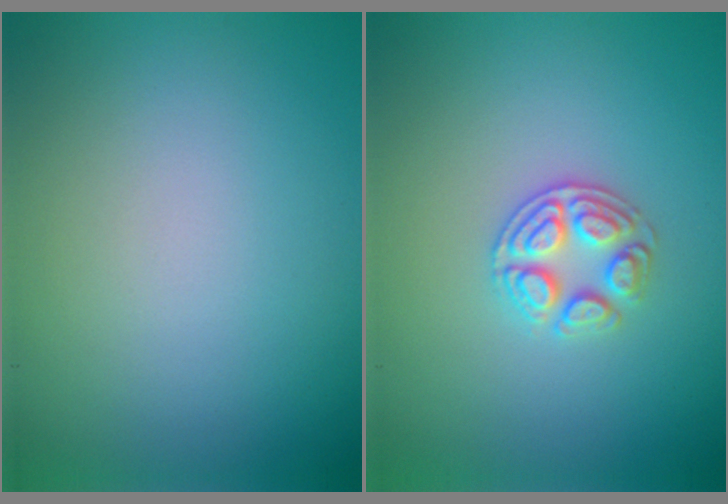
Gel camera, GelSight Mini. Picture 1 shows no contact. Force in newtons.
{"total": 2.9, "press": 2.7, "slide": 1.0}